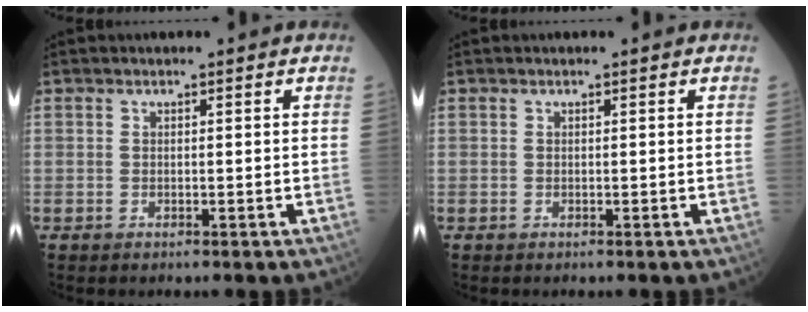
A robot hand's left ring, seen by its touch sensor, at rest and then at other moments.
{"total": 0.0}